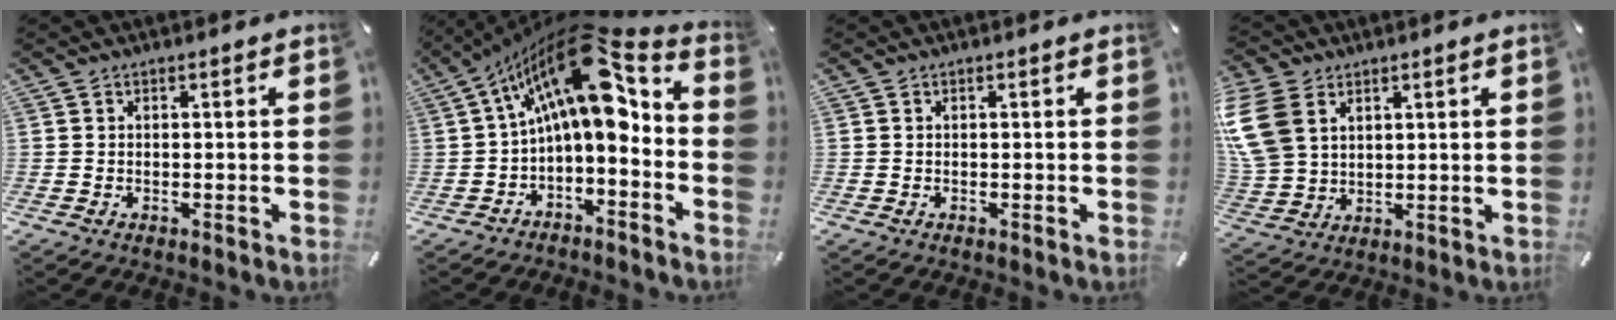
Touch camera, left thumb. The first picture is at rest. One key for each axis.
{"total": 20.1, "fx": 7.2, "fy": 9.6, "fz": 16.1, "tx": -0.268, "ty": -0.053, "tz": 0.118}
{"total": 0.0}
{"total": 12.8, "fx": 4.9, "fy": 9.7, "fz": 6.7, "tx": -0.187, "ty": -0.002, "tz": 0.093}